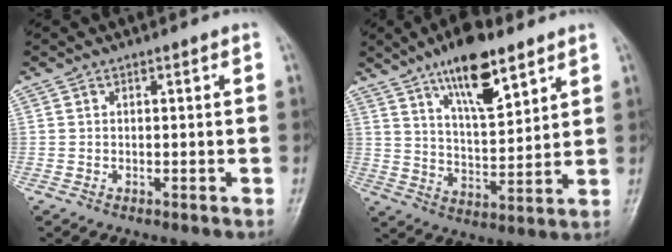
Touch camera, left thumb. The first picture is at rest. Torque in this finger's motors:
{"motor_torque": [2.18, 1.18, 1.65, -1.13, 0.33]}